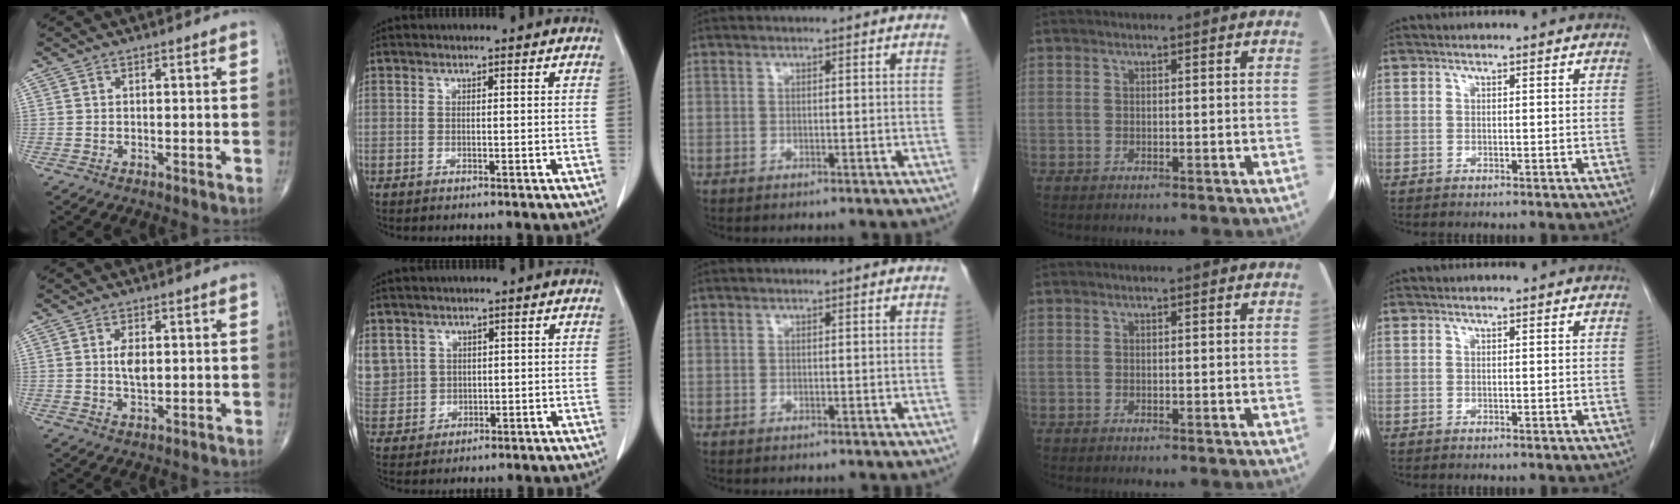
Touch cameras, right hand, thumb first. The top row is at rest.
{"thumb": {"total": 3.6, "force": [0.6, 1.8, 3.1], "torque": [-0.054, -0.007, 0.013]}, "index": {"total": 11.5, "force": [3.7, 10.5, 3.0], "torque": [-0.127, 0.029, 0.097]}}